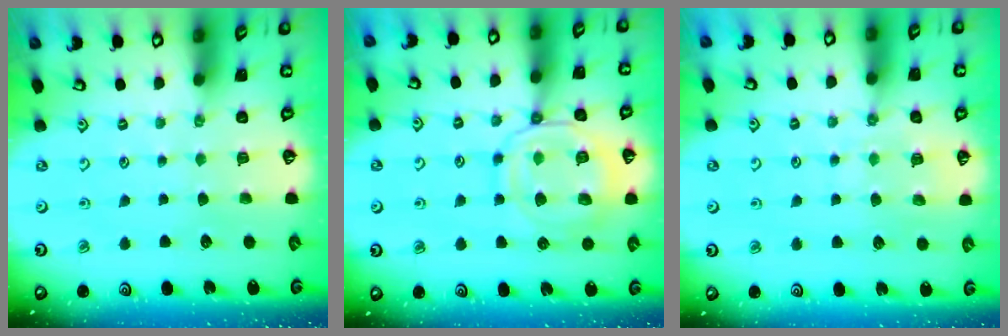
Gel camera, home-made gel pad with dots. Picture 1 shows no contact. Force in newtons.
{"total": 13.9, "press": 13.8, "slide": 1.5}
{"total": 7.3, "press": 7.3, "slide": 0.8}